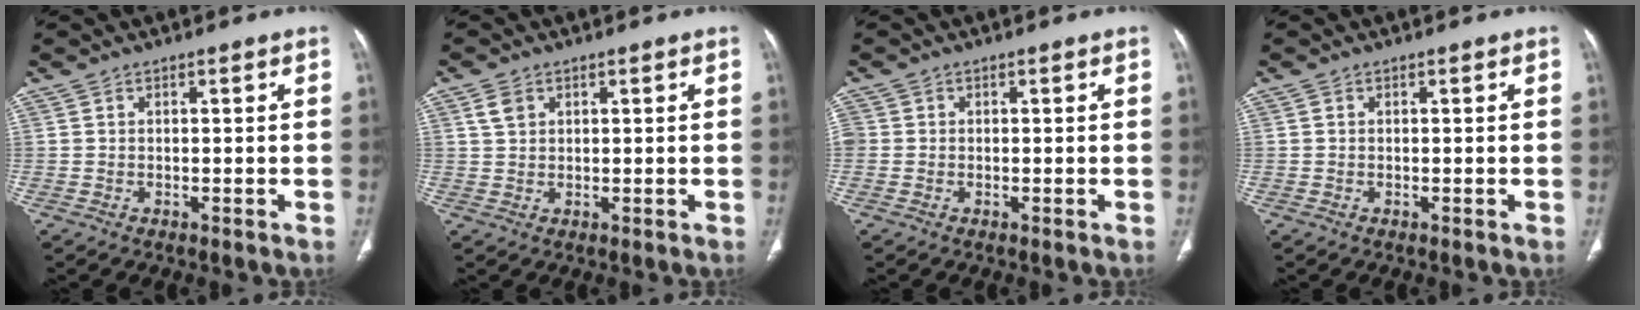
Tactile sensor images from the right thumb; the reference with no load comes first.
{"total": 2.7, "force": [1.3, 2.0, 1.4], "torque": [-0.023, 0.001, 0.028]}
{"total": 2.0, "force": [0.0, 1.8, 0.9], "torque": [-0.025, 0.008, -0.002]}
{"total": 0.0}